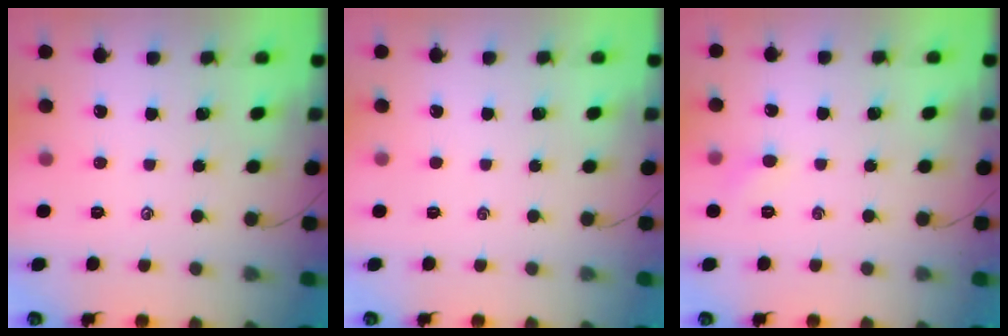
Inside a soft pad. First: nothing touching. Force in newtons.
{"total": 0.0}
{"total": 4.0, "press": 3.8, "slide": 1.1}